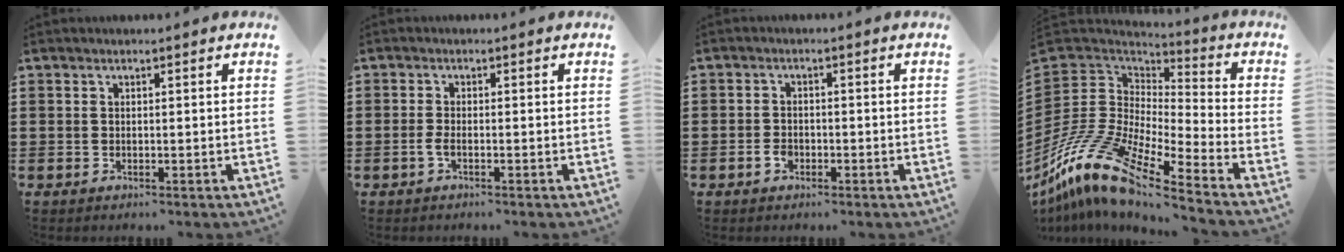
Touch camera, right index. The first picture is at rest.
{"total": 1.5, "force": [-0.7, 0.3, 1.3], "torque": [-0.032, -0.003, -0.014]}
{"total": 1.9, "force": [-1.0, 1.2, 1.1], "torque": [-0.023, 0.001, -0.020]}
{"total": 13.7, "force": [-10.5, 3.8, 8.0], "torque": [-0.212, 0.001, -0.215]}